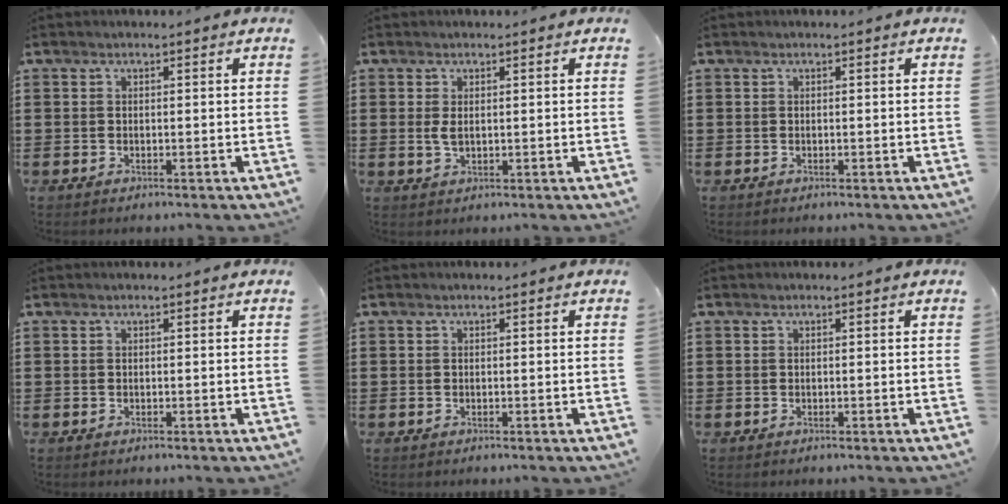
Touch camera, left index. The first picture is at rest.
{"total": 1.8, "force": [0.3, 0.8, 1.6], "torque": [-0.042, 0.000, 0.001]}
{"total": 0.0}
{"total": 0.0}
{"total": 0.0}
{"total": 0.0}